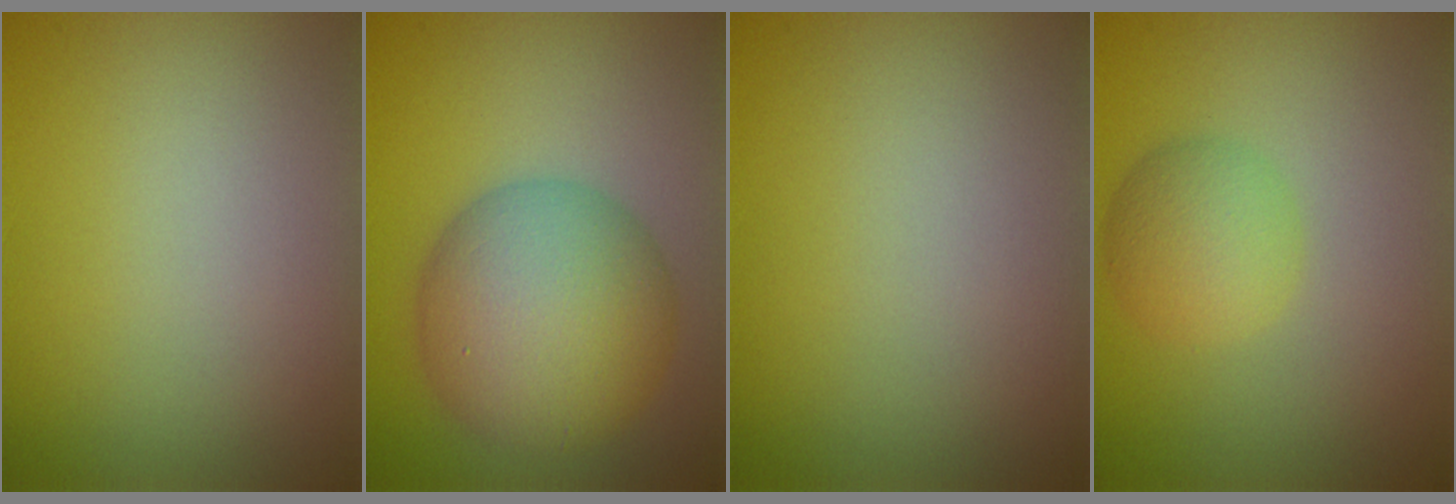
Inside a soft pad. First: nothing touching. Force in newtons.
{"total": 9.5, "press": 9.5, "slide": 0.3}
{"total": 0.0}
{"total": 3.2, "press": 3.2, "slide": 0.0}